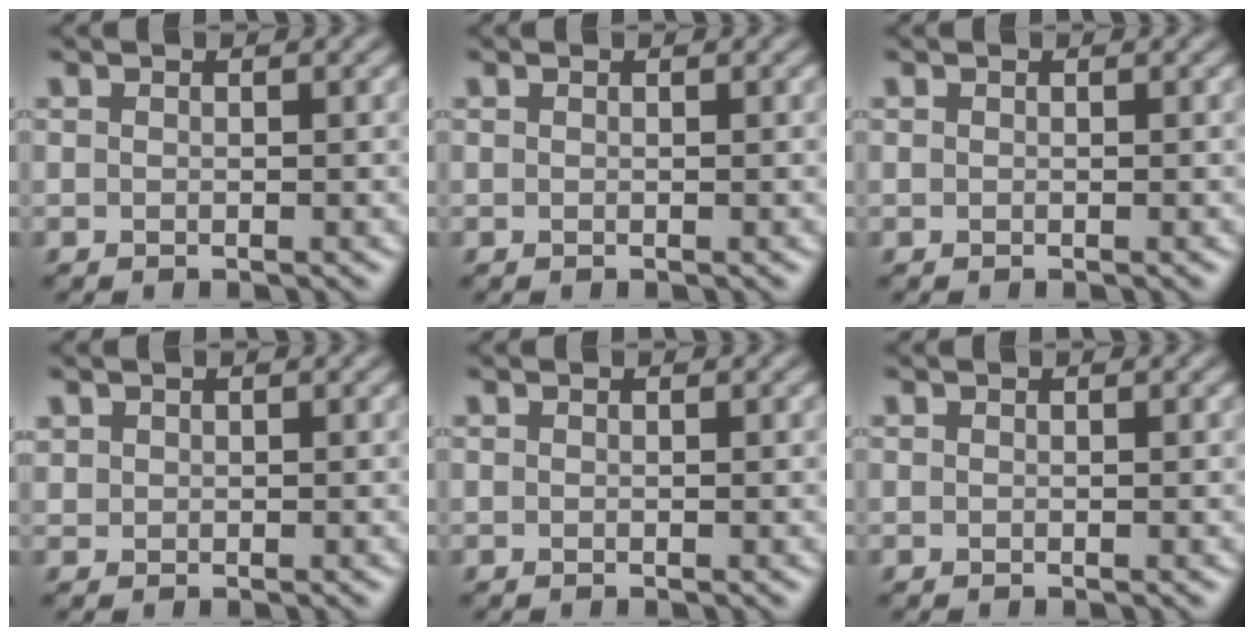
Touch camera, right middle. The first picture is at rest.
{"total": 0.0}
{"total": 0.0}
{"total": 0.8, "force": [0.5, 0.6, 0.0], "torque": [0.000, -0.001, 0.013]}
{"total": 0.0}
{"total": 0.0}